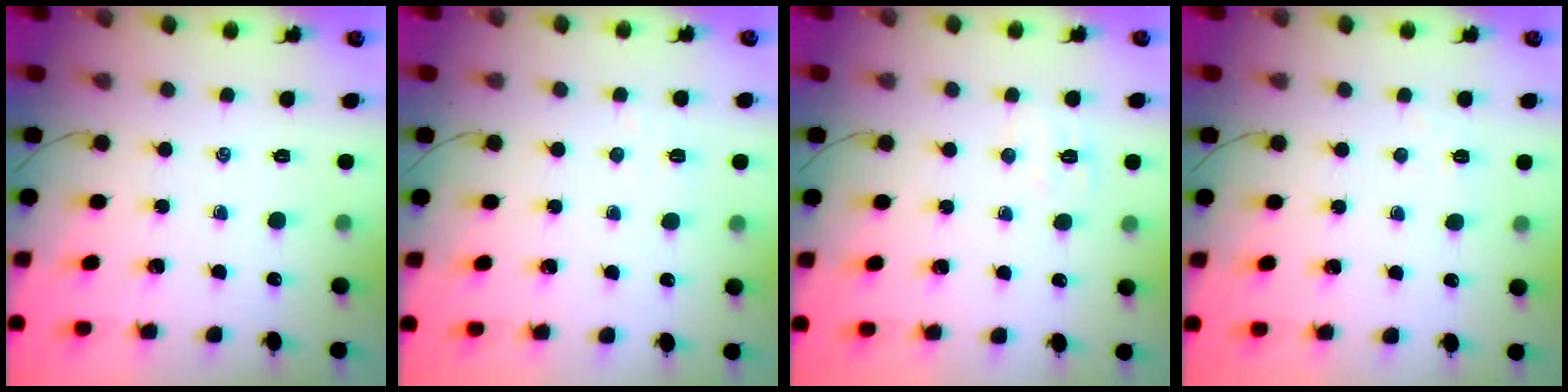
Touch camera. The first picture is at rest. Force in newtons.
{"total": 2.6, "press": 2.5, "slide": 0.8}
{"total": 5.1, "press": 5.0, "slide": 1.0}
{"total": 2.6, "press": 2.4, "slide": 0.8}